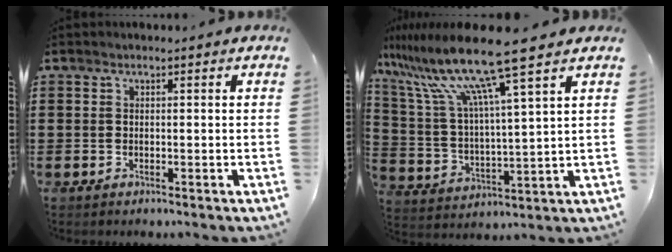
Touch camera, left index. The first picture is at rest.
{"total": 13.1, "force": [9.9, 0.1, 8.6], "torque": [-0.212, -0.056, 0.158]}